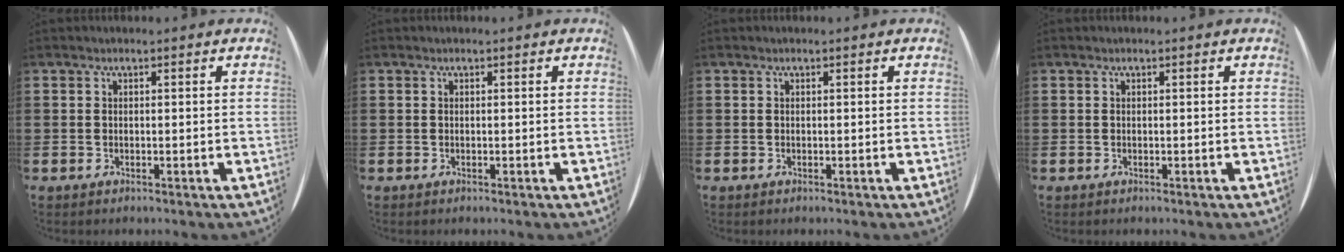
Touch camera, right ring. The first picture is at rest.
{"total": 0.0}
{"total": 0.0}
{"total": 0.0}